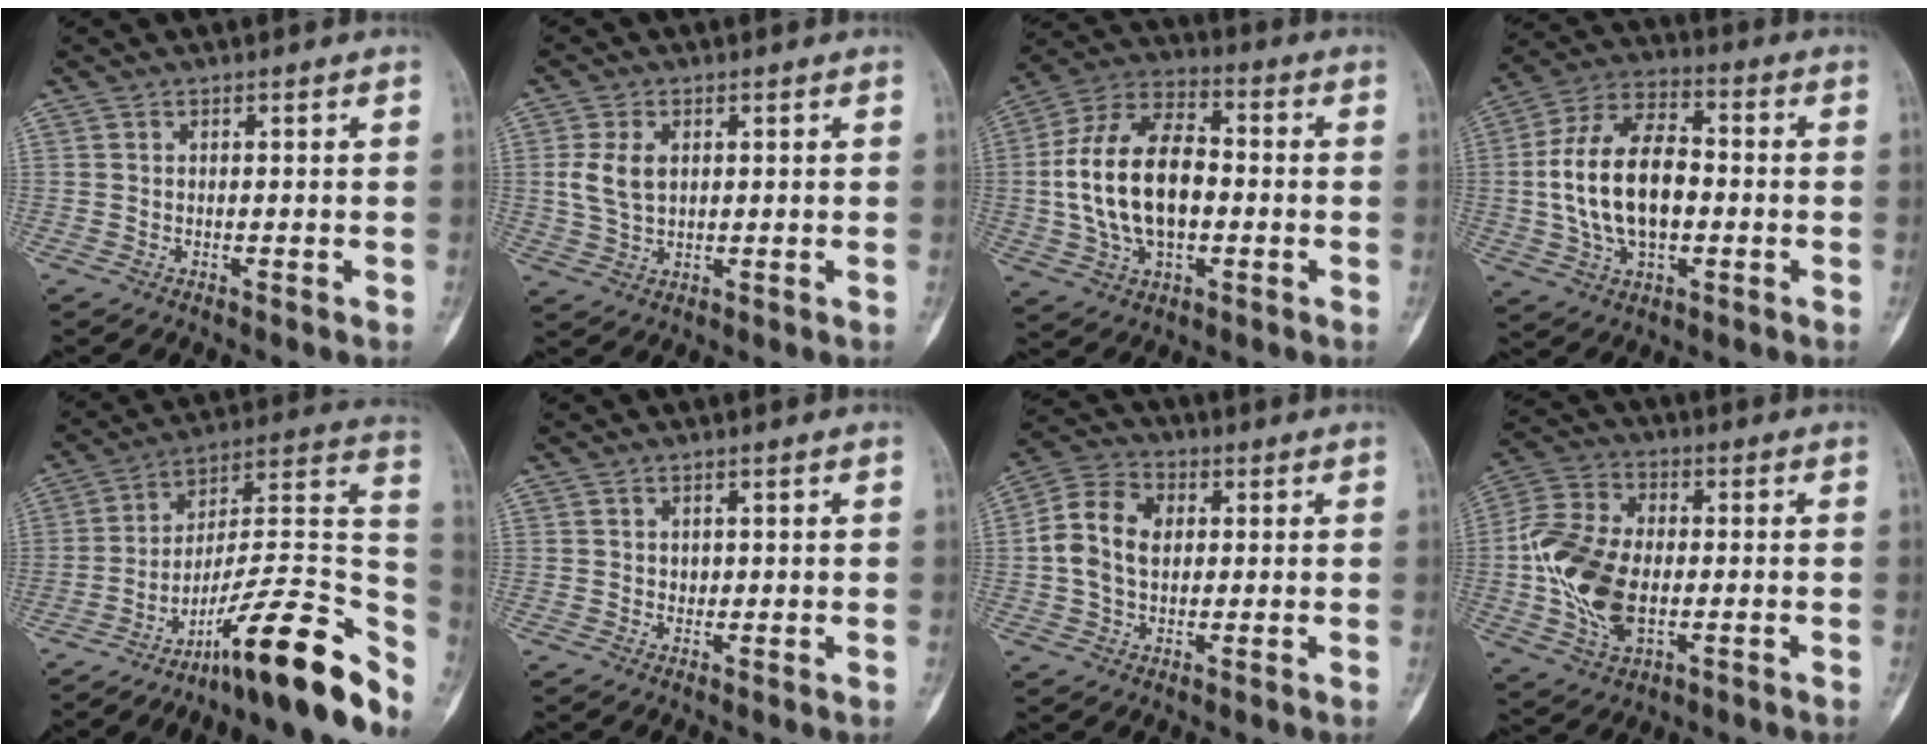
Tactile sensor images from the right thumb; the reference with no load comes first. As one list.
[{"total": 5.7, "force": [1.2, 3.5, 4.2], "torque": [-0.086, 0.001, 0.028]}, {"total": 18.5, "force": [-0.6, 10.9, 14.9], "torque": [-0.276, 0.027, -0.010]}, {"total": 17.3, "force": [-0.7, 10.1, 14.0], "torque": [-0.256, 0.027, -0.012]}, {"total": 23.3, "force": [-15.3, 4.2, 17.0], "torque": [-0.195, 0.114, -0.238]}, {"total": 0.8, "force": [0.3, 0.7, 0.3], "torque": [0.001, 0.001, 0.006]}, {"total": 9.6, "force": [0.7, 6.8, 6.7], "torque": [-0.127, 0.024, 0.010]}, {"total": 15.2, "force": [-1.8, 9.0, 12.1], "torque": [-0.247, 0.012, -0.031]}]